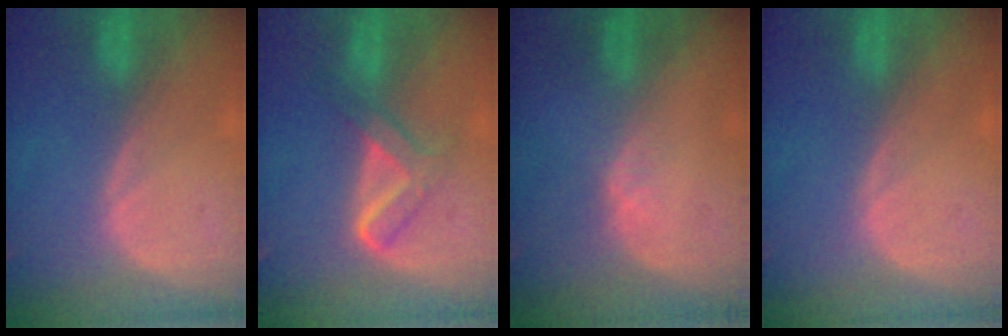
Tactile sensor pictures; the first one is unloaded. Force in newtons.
{"total": 5.3, "press": 5.2, "slide": 1.1}
{"total": 1.4, "press": 1.2, "slide": 0.7}
{"total": 0.0}